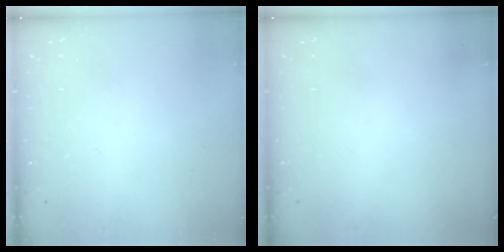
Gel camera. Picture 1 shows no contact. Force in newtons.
{"total": 0.0}